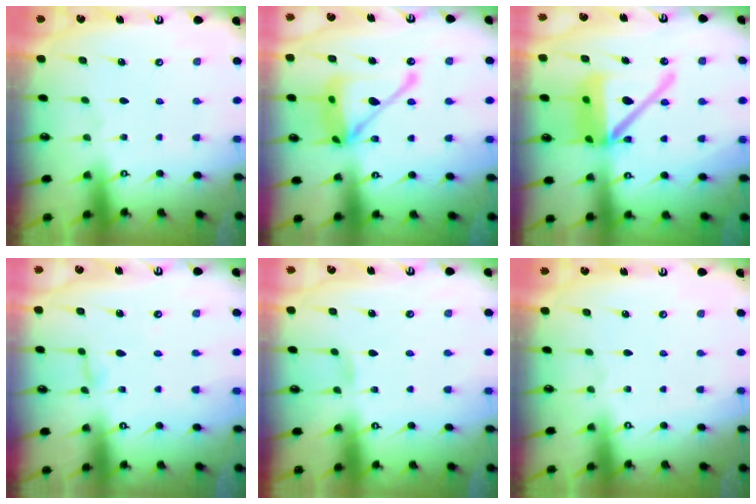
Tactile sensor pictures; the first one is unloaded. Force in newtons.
{"total": 17.8, "press": 17.7, "slide": 1.7}
{"total": 17.2, "press": 17.0, "slide": 2.7}
{"total": 3.6, "press": 3.6, "slide": 0.4}
{"total": 2.6, "press": 2.6, "slide": 0.3}
{"total": 0.6, "press": 0.5, "slide": 0.4}